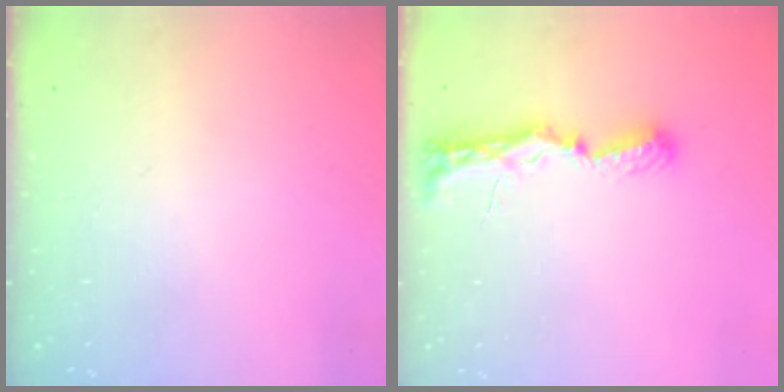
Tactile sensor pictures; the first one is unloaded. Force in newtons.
{"total": 7.7, "press": 7.7, "slide": 0.5}